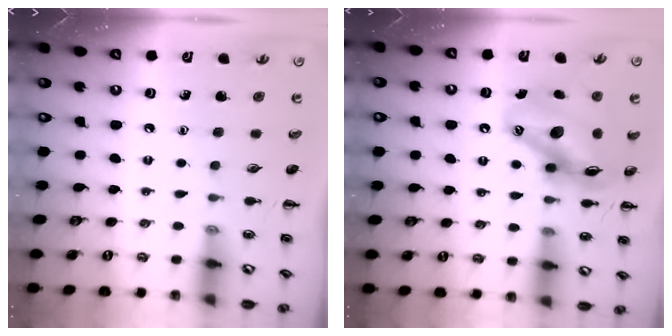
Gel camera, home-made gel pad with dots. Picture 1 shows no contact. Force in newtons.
{"total": 14.6, "press": 14.0, "slide": 3.9}